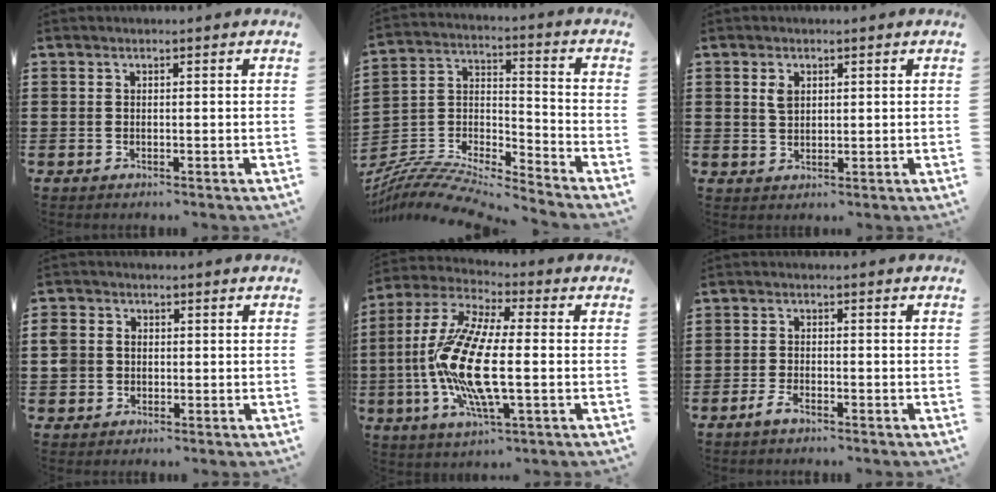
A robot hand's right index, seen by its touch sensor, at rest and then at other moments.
{"total": 9.3, "force": [-9.0, 1.0, 2.1], "torque": [-0.047, 0.005, -0.184]}
{"total": 2.2, "force": [0.9, 1.3, 1.4], "torque": [-0.033, 0.002, 0.017]}
{"total": 2.8, "force": [-0.2, 2.7, 0.9], "torque": [-0.035, 0.008, -0.008]}
{"total": 14.2, "force": [-1.9, 4.3, 13.4], "torque": [-0.308, -0.023, -0.043]}
{"total": 2.0, "force": [-1.5, 0.5, 1.1], "torque": [-0.028, -0.001, -0.033]}